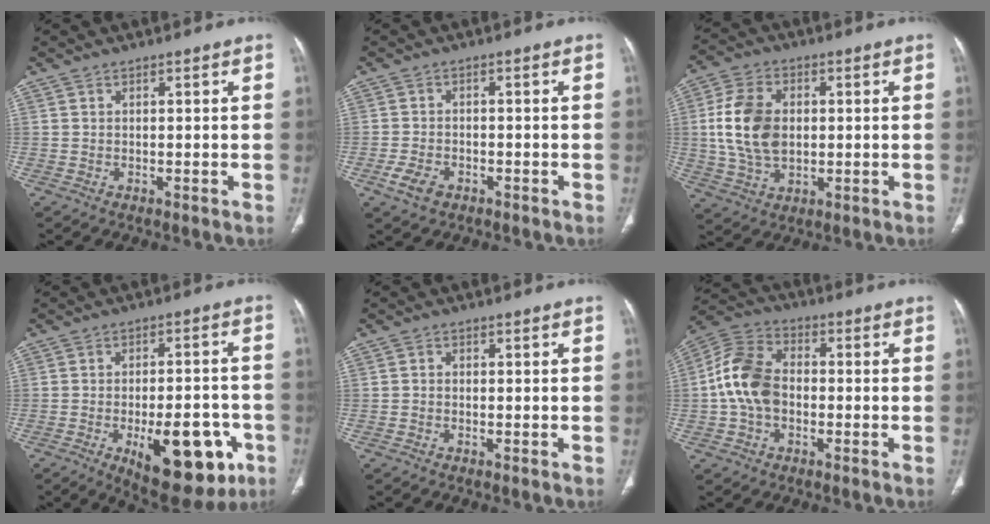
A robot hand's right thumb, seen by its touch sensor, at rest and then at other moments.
{"total": 4.3, "force": [-2.3, 2.6, 2.5], "torque": [-0.050, 0.007, -0.040]}
{"total": 12.9, "force": [0.9, 8.6, 9.5], "torque": [-0.175, 0.002, 0.021]}
{"total": 18.0, "force": [-6.9, 8.0, 14.5], "torque": [-0.160, 0.025, -0.081]}
{"total": 0.9, "force": [-0.3, 0.8, 0.4], "torque": [-0.002, 0.003, -0.011]}
{"total": 11.7, "force": [-1.1, 8.2, 8.3], "torque": [-0.154, 0.031, -0.032]}